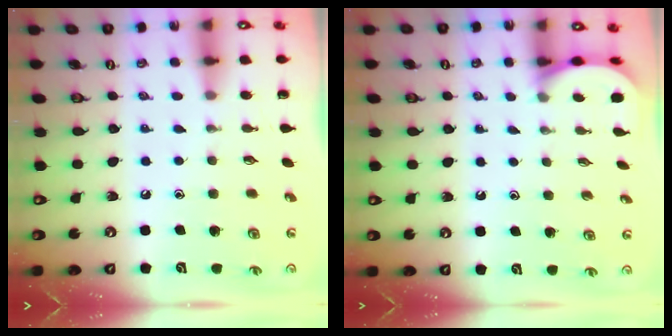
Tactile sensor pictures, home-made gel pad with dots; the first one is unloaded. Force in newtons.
{"total": 2.5, "press": 2.5, "slide": 0.3}